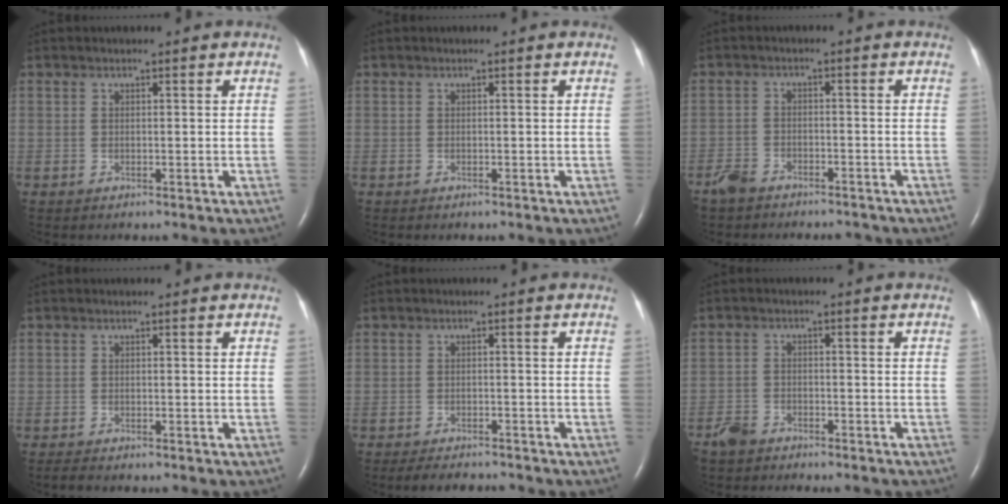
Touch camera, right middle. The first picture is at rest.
{"total": 0.0}
{"total": 6.1, "force": [-5.4, 2.3, 1.8], "torque": [-0.038, -0.005, -0.085]}
{"total": 1.0, "force": [-0.9, 0.1, 0.4], "torque": [-0.017, -0.005, -0.015]}
{"total": 5.2, "force": [-4.7, 1.1, 1.7], "torque": [-0.024, -0.010, -0.068]}
{"total": 4.7, "force": [-4.2, 1.1, 1.8], "torque": [-0.033, -0.009, -0.072]}